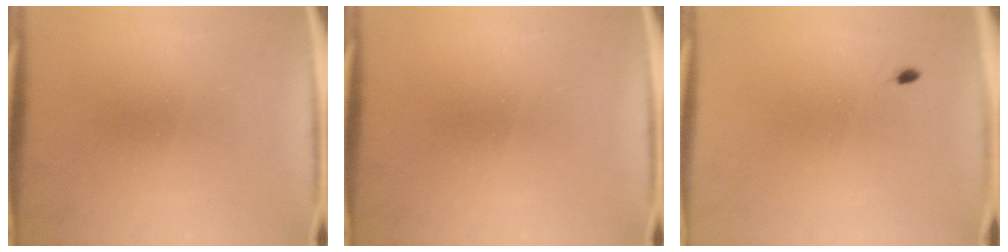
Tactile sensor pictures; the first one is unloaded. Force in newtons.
{"total": 0.0}
{"total": 0.5}